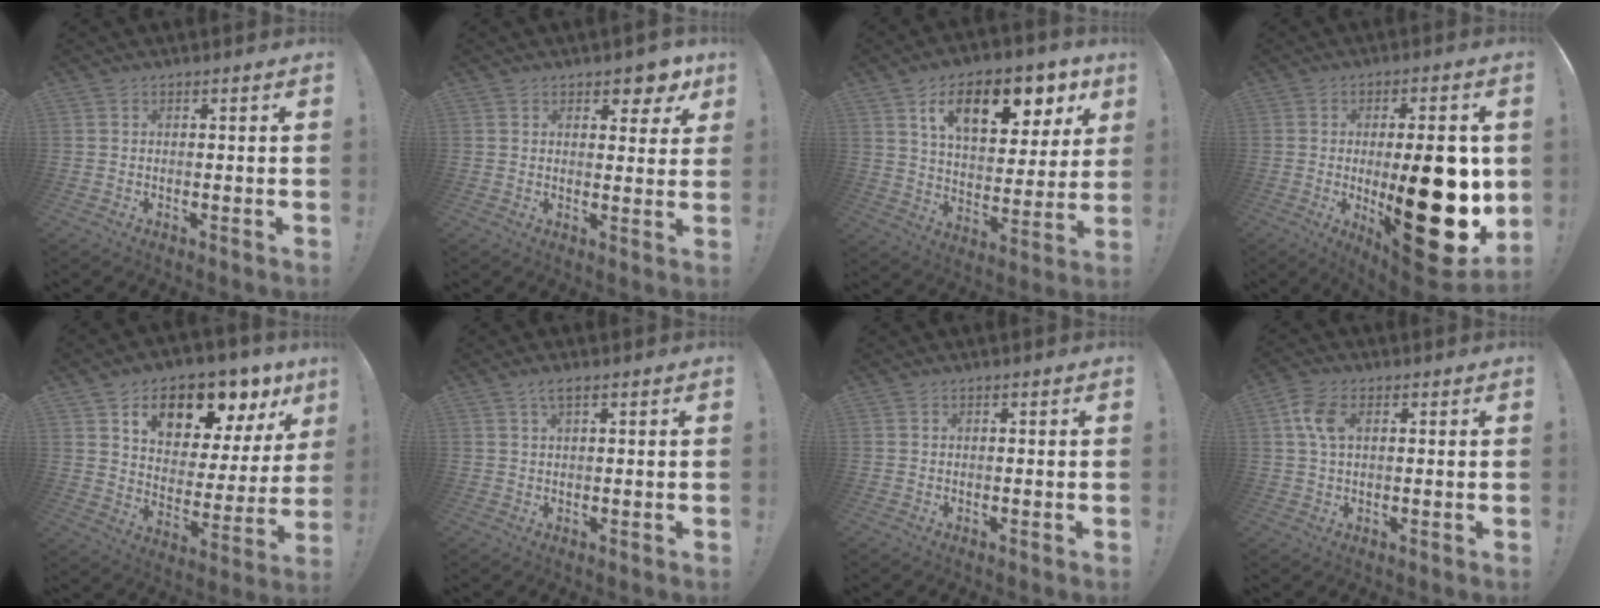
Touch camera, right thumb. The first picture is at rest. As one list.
[{"total": 6.2, "force": [4.4, 3.2, 3.0], "torque": [-0.018, -0.033, 0.074]}, {"total": 16.7, "force": [8.6, 8.6, 11.5], "torque": [-0.166, -0.040, 0.141]}, {"total": 27.8, "force": [-2.3, 10.2, 25.8], "torque": [-0.368, -0.020, -0.017]}, {"total": 13.7, "force": [9.0, 7.1, 7.4], "torque": [-0.099, -0.066, 0.151]}, {"total": 2.1, "force": [1.2, 0.4, 1.7], "torque": [-0.037, 0.000, 0.021]}, {"total": 0.0}, {"total": 6.5, "force": [1.8, 3.6, 5.1], "torque": [-0.110, 0.004, 0.033]}]